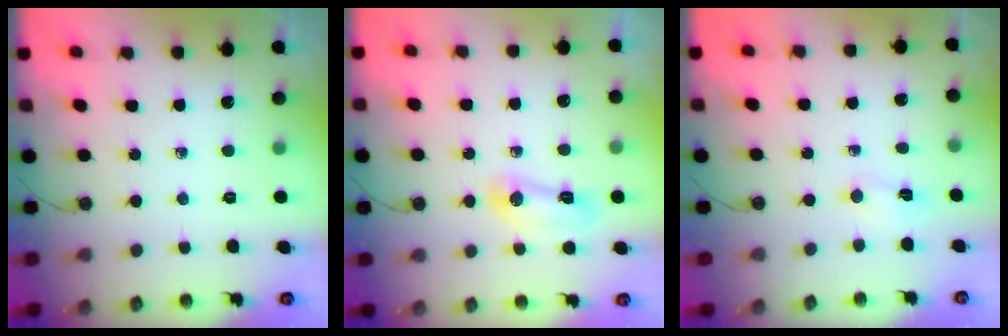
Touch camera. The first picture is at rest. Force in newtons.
{"total": 7.2, "press": 7.1, "slide": 0.9}
{"total": 2.3, "press": 2.2, "slide": 0.7}